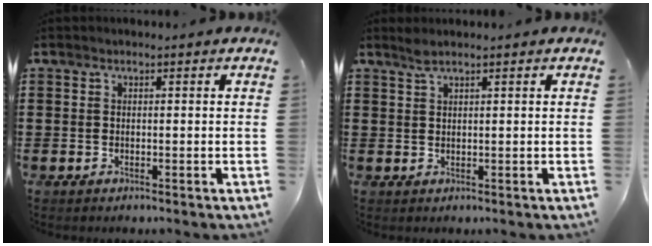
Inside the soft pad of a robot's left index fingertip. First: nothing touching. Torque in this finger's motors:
{"motor_torque": [0.40, -0.41, 0.00, 0.04]}